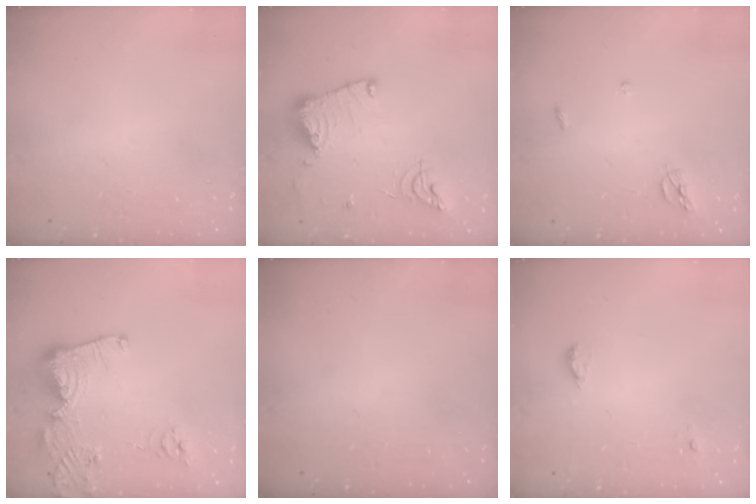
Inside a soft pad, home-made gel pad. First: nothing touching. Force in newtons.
{"total": 15.6, "press": 15.5, "slide": 1.5}
{"total": 5.6, "press": 5.6, "slide": 0.4}
{"total": 15.3, "press": 15.2, "slide": 1.7}
{"total": 0.0}
{"total": 5.3, "press": 5.0, "slide": 1.7}